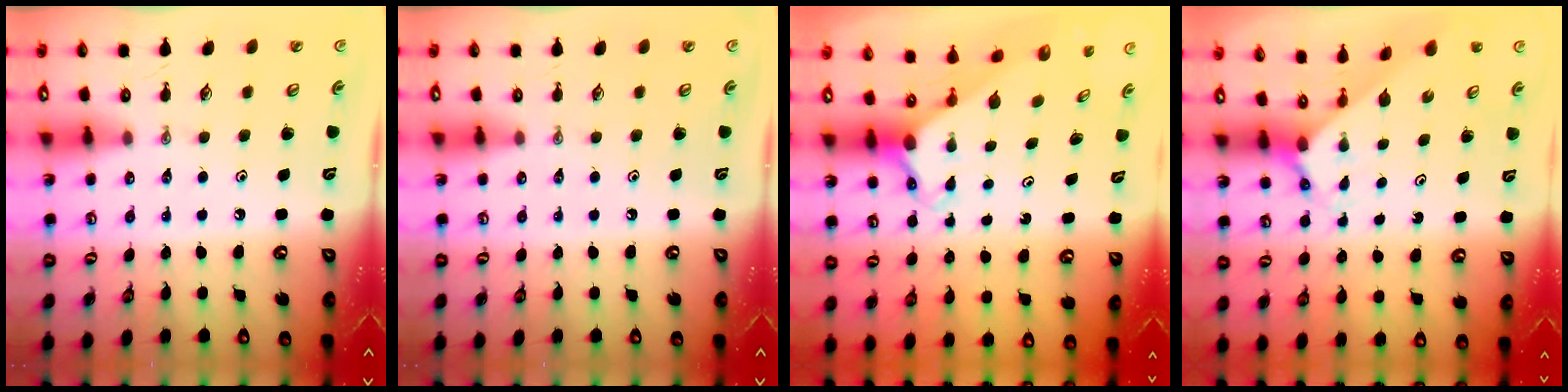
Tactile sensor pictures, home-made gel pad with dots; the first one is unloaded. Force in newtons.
{"total": 0.0}
{"total": 3.1, "press": 3.0, "slide": 0.3}
{"total": 2.3, "press": 2.3, "slide": 0.2}